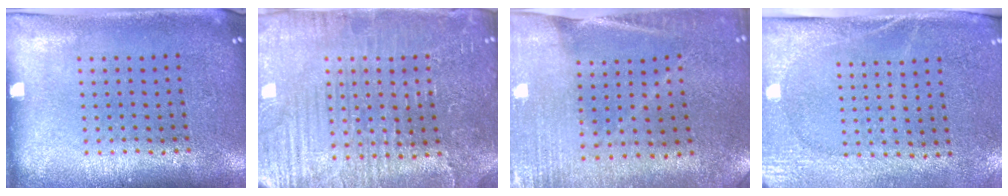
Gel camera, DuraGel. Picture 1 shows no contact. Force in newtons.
{"total": 4.3, "press": 4.2, "slide": 1.3}
{"total": 0.8, "press": 0.8, "slide": 0.1}
{"total": 2.7, "press": 2.3, "slide": 1.4}